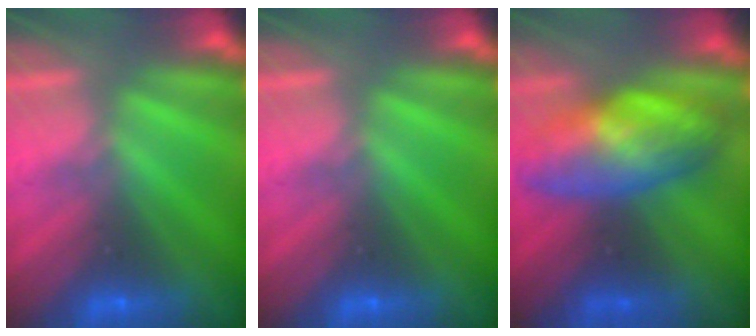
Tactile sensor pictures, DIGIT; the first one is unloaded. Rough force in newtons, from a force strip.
{"total": 0.0}
{"total": 7.5}